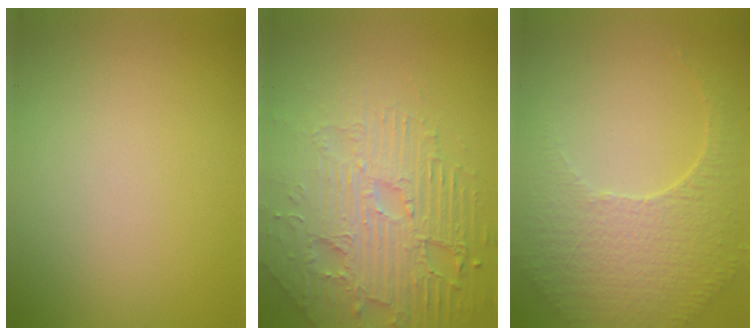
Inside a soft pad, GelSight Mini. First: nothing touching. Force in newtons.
{"total": 7.6, "press": 5.7, "slide": 5.1}
{"total": 5.3, "press": 3.7, "slide": 3.8}